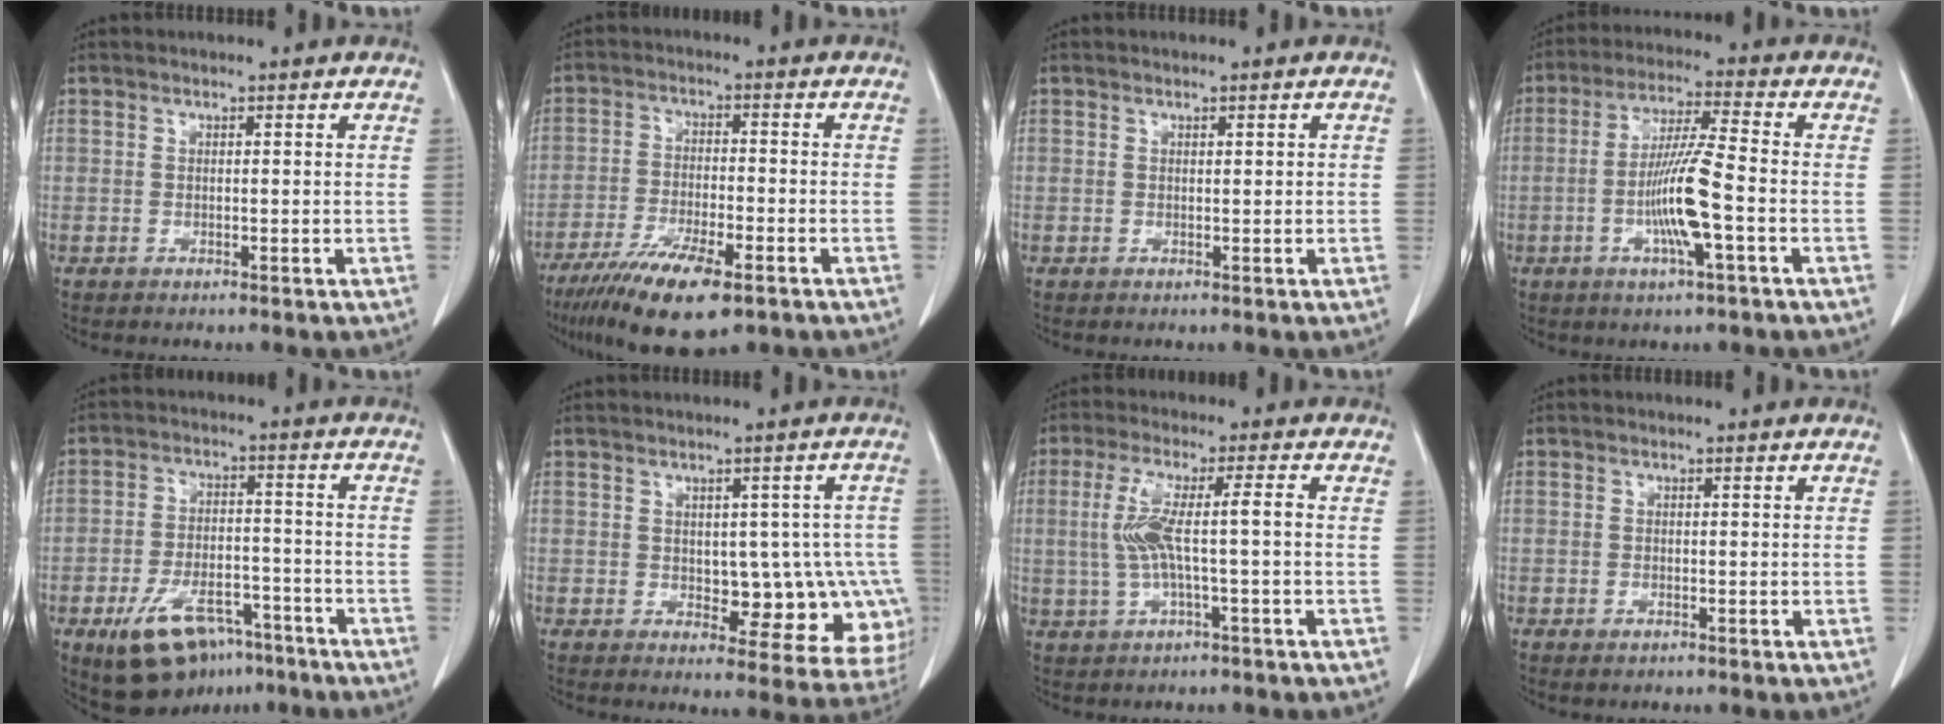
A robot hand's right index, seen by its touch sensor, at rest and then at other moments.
{"total": 12.2, "force": [-7.8, 2.7, 9.0], "torque": [-0.159, -0.024, -0.128]}
{"total": 0.6, "force": [0.1, 0.1, 0.5], "torque": [-0.009, 0.000, 0.003]}
{"total": 9.9, "force": [-2.5, 0.0, 9.6], "torque": [-0.184, -0.004, -0.048]}
{"total": 12.7, "force": [-8.0, 6.4, 7.5], "torque": [-0.131, 0.009, -0.124]}
{"total": 10.9, "force": [-1.7, 6.5, 8.6], "torque": [-0.073, 0.018, -0.005]}
{"total": 7.2, "force": [-0.3, 0.5, 7.1], "torque": [-0.148, 0.019, -0.002]}
{"total": 1.0, "force": [-0.6, 0.5, 0.5], "torque": [-0.010, 0.000, -0.006]}